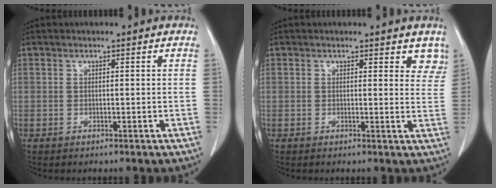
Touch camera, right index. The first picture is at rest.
{"total": 4.5, "force": [3.8, 1.9, 1.5], "torque": [0.004, -0.014, 0.026]}